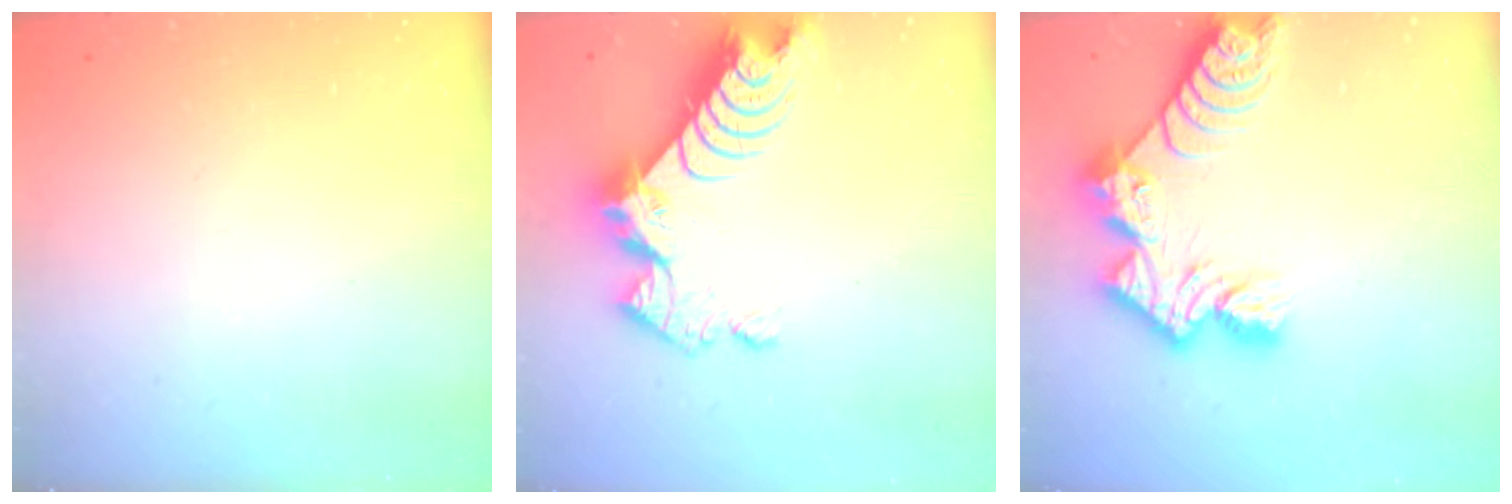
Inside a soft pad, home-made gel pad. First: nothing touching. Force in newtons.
{"total": 12.1, "press": 12.0, "slide": 1.1}
{"total": 13.1, "press": 13.1, "slide": 1.0}